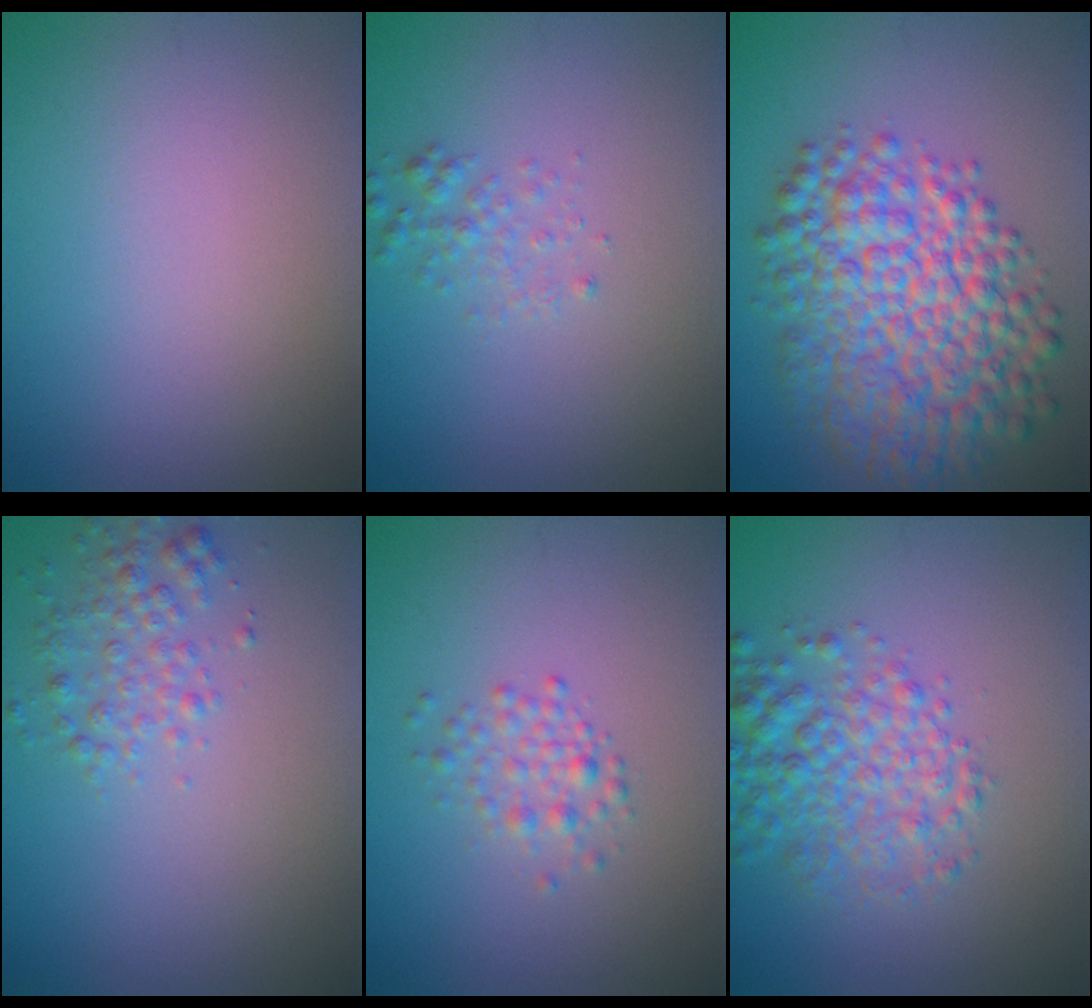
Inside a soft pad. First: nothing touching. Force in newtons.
{"total": 1.4, "press": 1.4, "slide": 0.0}
{"total": 9.5, "press": 9.5, "slide": 0.3}
{"total": 2.5, "press": 2.5, "slide": 0.1}
{"total": 1.7, "press": 1.7, "slide": 0.0}
{"total": 5.0, "press": 5.0, "slide": 0.1}